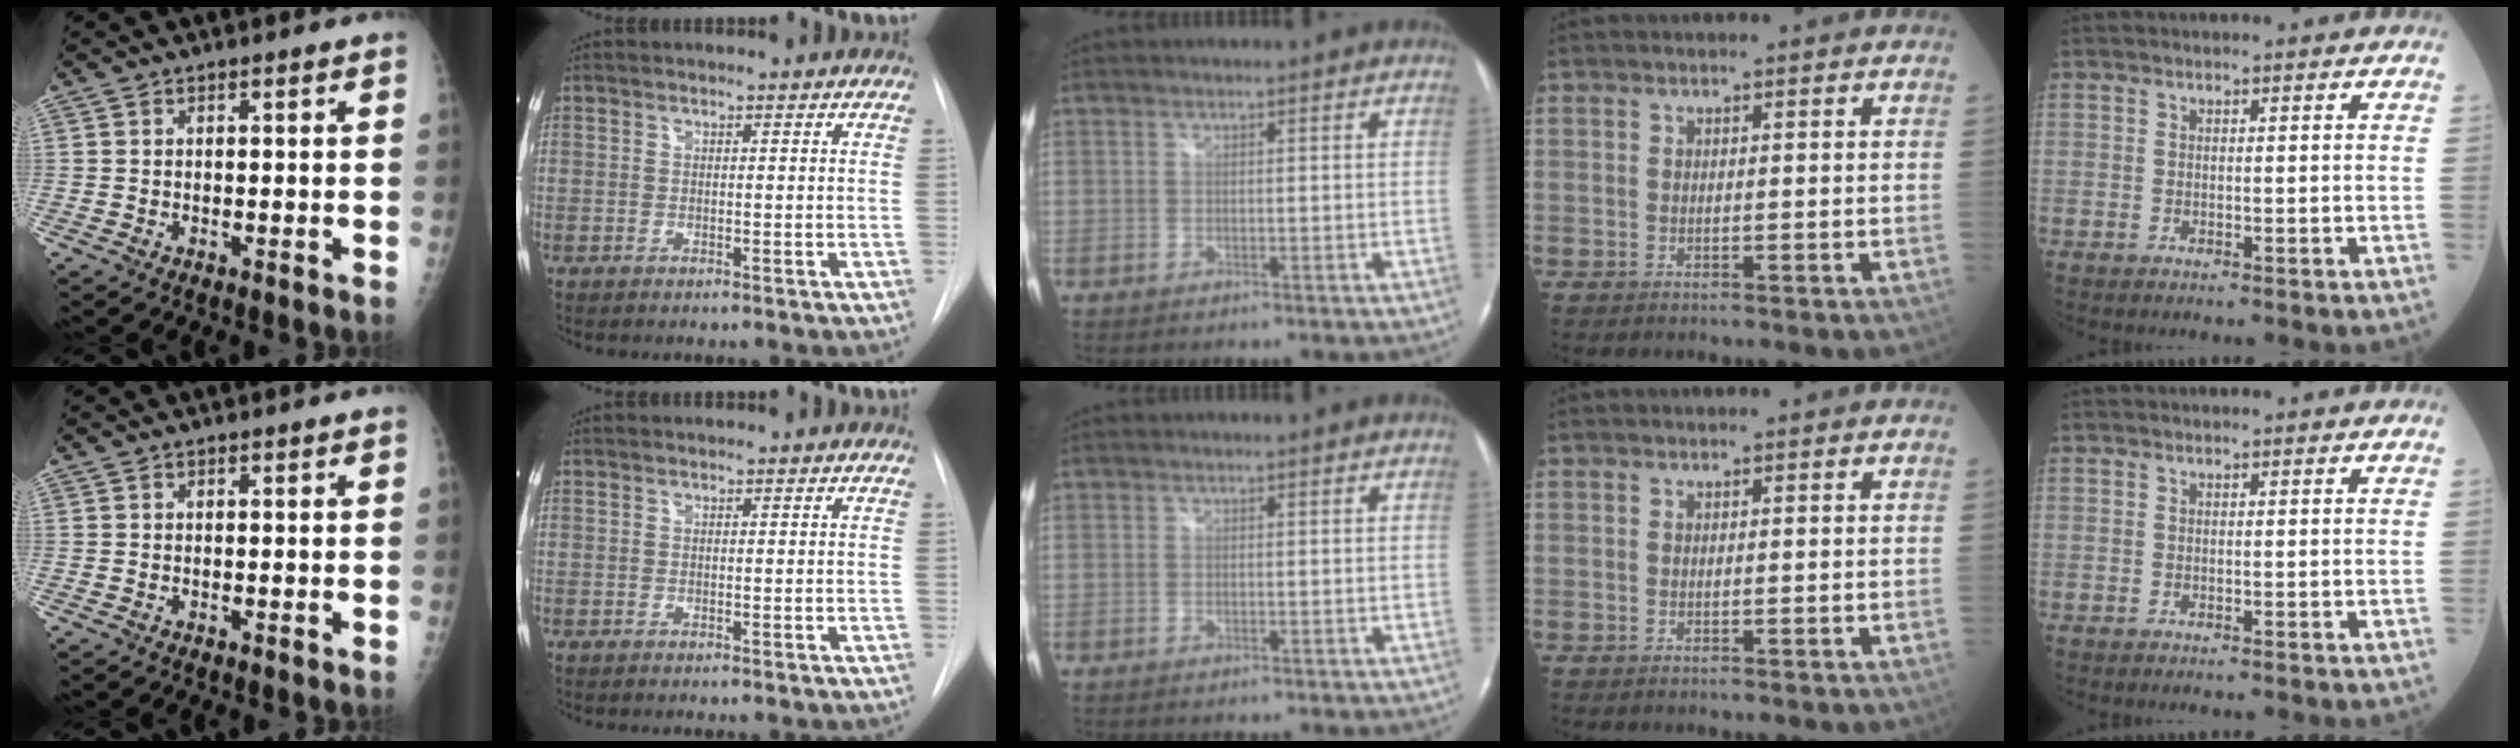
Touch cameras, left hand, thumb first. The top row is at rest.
{}